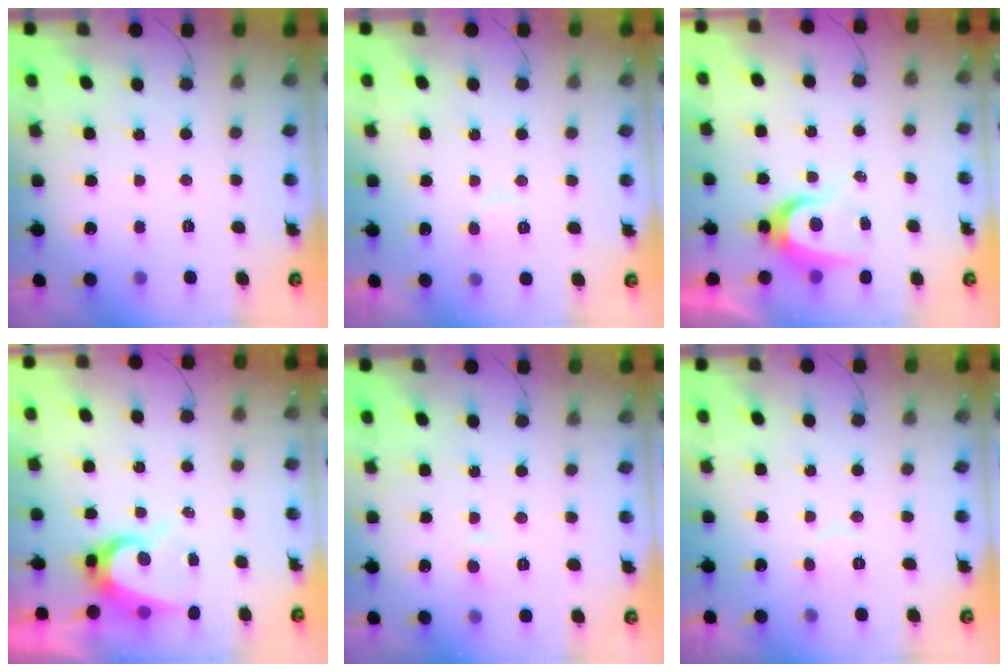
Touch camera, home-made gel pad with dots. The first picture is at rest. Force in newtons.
{"total": 6.0, "press": 6.0, "slide": 0.7}
{"total": 7.2, "press": 7.2, "slide": 0.5}
{"total": 6.5, "press": 6.5, "slide": 0.7}
{"total": 3.7, "press": 3.7, "slide": 0.3}
{"total": 3.9, "press": 3.8, "slide": 0.5}